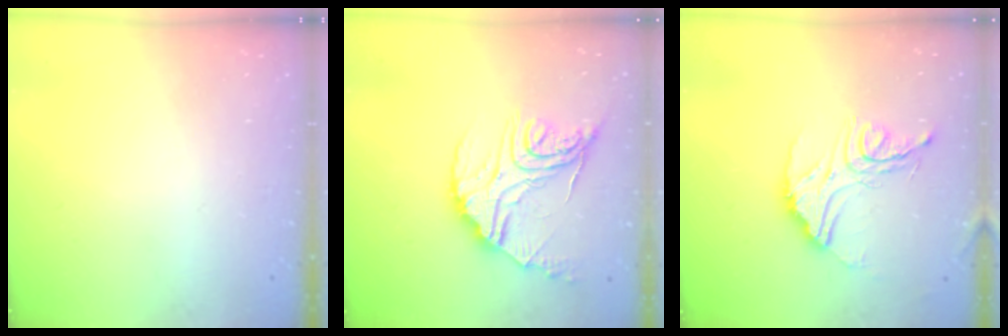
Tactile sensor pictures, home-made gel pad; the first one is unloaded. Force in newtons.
{"total": 17.5, "press": 17.5, "slide": 1.4}
{"total": 15.6, "press": 15.5, "slide": 1.6}